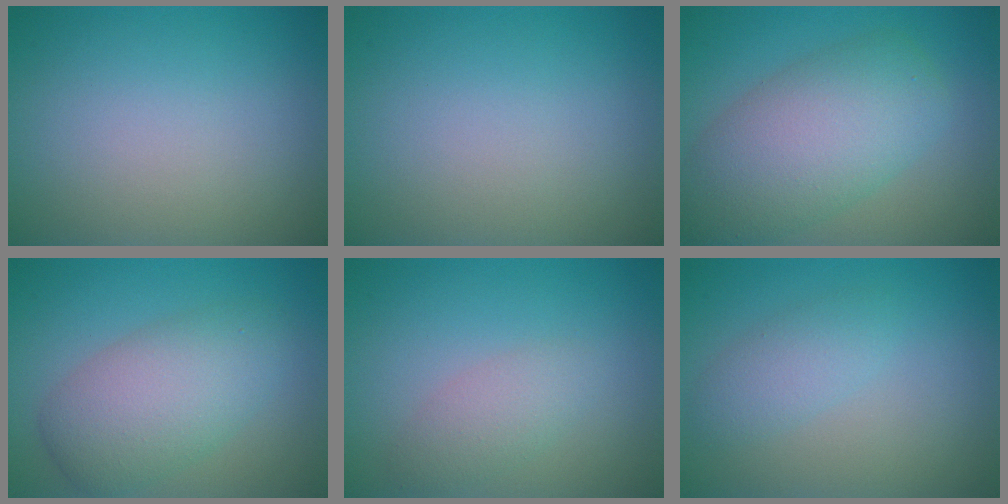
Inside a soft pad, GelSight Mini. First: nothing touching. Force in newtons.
{"total": 0.0}
{"total": 8.0, "press": 7.9, "slide": 0.4}
{"total": 5.9, "press": 5.9, "slide": 0.0}
{"total": 2.2, "press": 2.2, "slide": 0.1}
{"total": 2.1, "press": 2.1, "slide": 0.1}